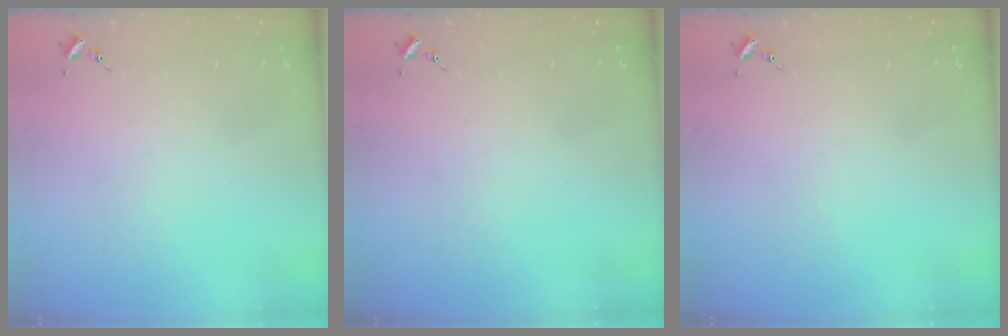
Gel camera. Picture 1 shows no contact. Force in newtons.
{"total": 0.0}
{"total": 0.0}